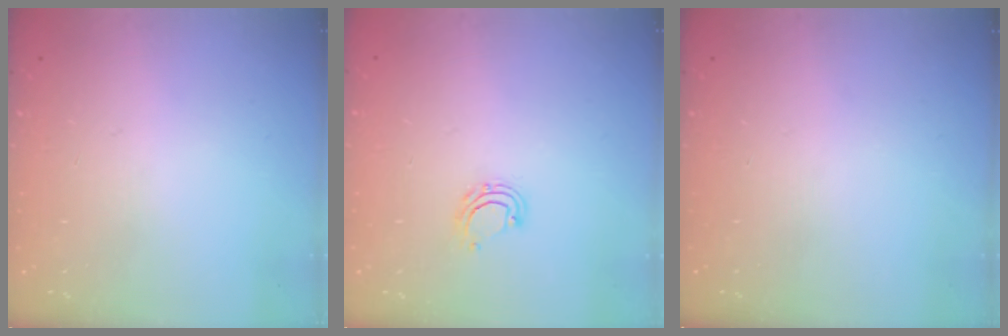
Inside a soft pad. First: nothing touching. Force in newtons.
{"total": 6.1, "press": 6.0, "slide": 1.1}
{"total": 0.0}